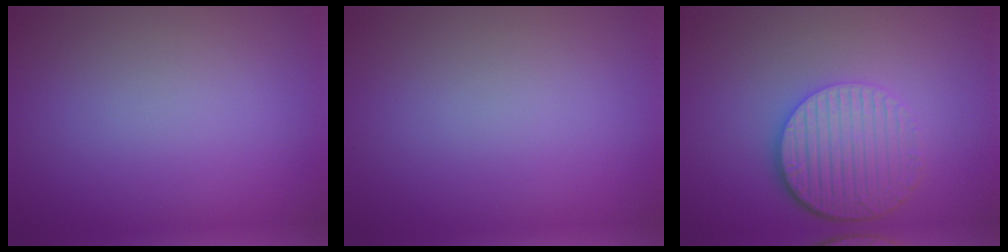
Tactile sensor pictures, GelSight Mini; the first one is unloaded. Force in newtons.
{"total": 0.0}
{"total": 5.9, "press": 4.3, "slide": 4.1}